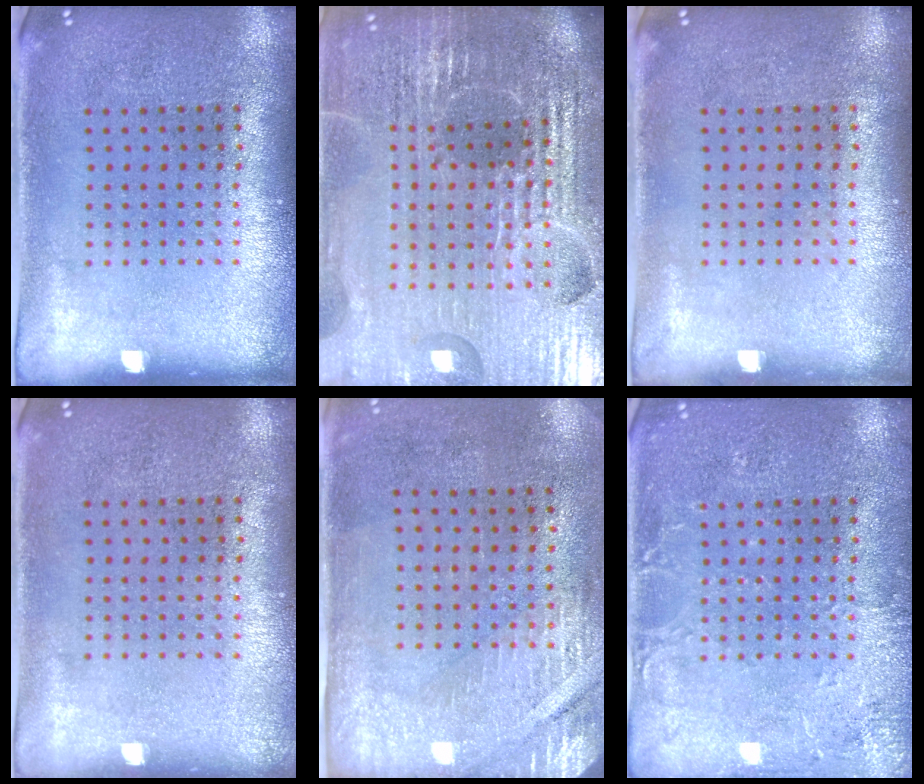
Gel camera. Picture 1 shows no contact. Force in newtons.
{"total": 6.5, "press": 5.7, "slide": 3.1}
{"total": 0.0}
{"total": 0.0}
{"total": 2.9, "press": 2.5, "slide": 1.4}
{"total": 2.9, "press": 2.9, "slide": 0.4}